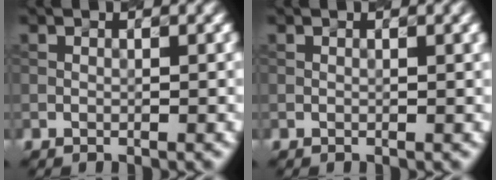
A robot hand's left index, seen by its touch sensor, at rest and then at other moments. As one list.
[{"total": 0.8, "force": [0.3, 0.1, 0.7], "torque": [-0.010, 0.003, 0.003]}]